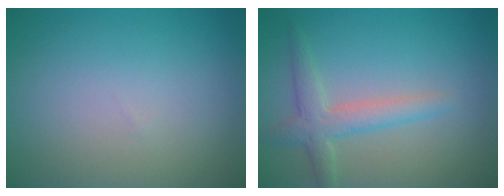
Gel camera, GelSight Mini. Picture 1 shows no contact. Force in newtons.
{"total": 2.9, "press": 2.9, "slide": 0.1}